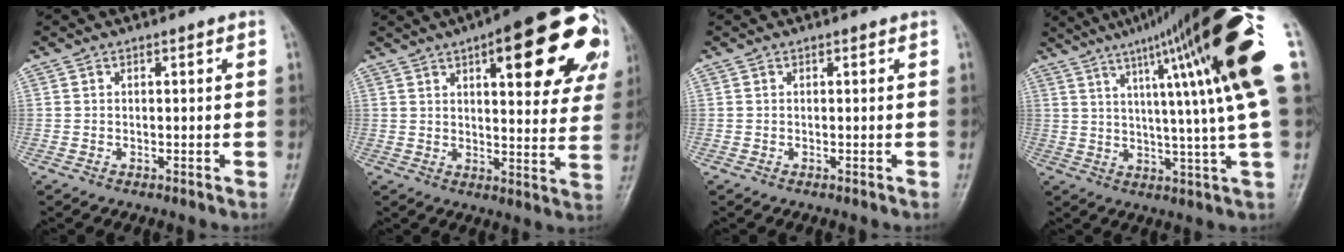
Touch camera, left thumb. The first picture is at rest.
{"total": 23.7, "force": [10.1, 7.9, 19.9], "torque": [-0.227, -0.010, 0.127]}
{"total": 0.0}
{"total": 26.0, "force": [10.0, 1.6, 24.0], "torque": [-0.313, 0.002, 0.142]}